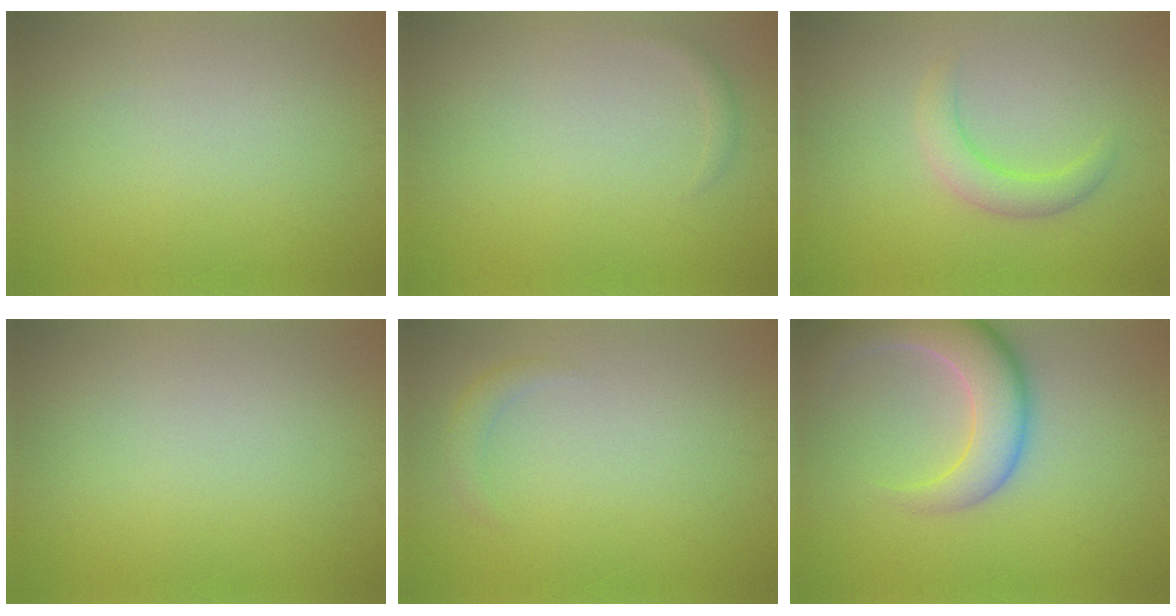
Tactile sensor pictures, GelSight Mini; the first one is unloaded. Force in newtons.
{"total": 0.6, "press": 0.6, "slide": 0.0}
{"total": 2.6, "press": 2.6, "slide": 0.2}
{"total": 0.0}
{"total": 1.3, "press": 1.3, "slide": 0.1}
{"total": 7.2, "press": 7.1, "slide": 0.7}